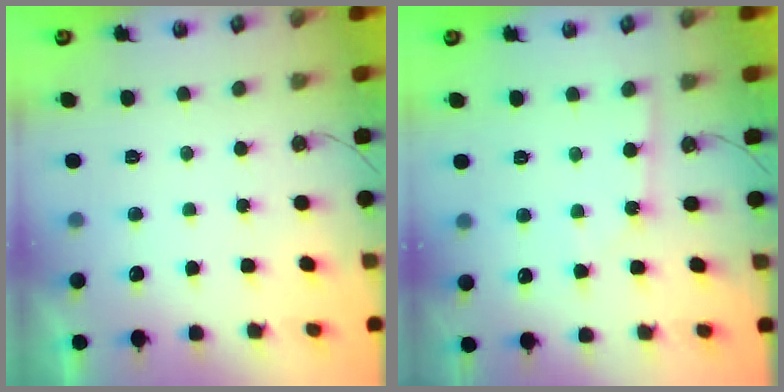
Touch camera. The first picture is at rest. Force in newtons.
{"total": 6.1, "press": 6.1, "slide": 0.6}